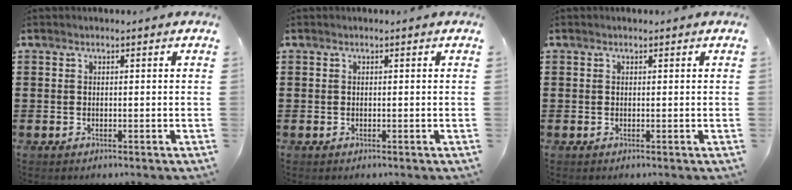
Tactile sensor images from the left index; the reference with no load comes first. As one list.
[{"total": 0.0}, {"total": 0.0}]